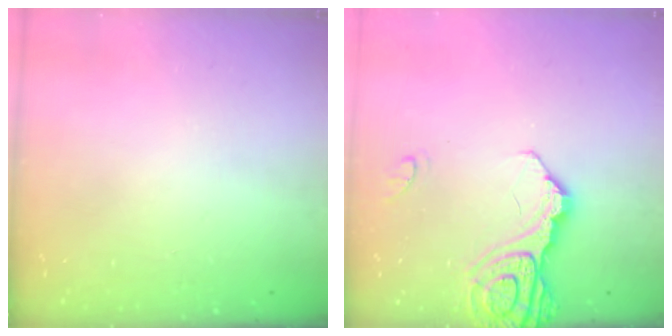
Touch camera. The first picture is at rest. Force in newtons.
{"total": 13.9, "press": 13.8, "slide": 1.5}